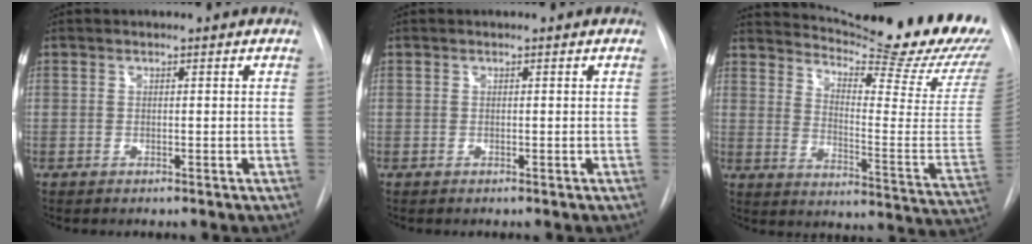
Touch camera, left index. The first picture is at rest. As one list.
[{"total": 0.0}, {"total": 26.7, "force": [23.5, 1.7, 12.7], "torque": [-0.198, -0.117, 0.295]}]